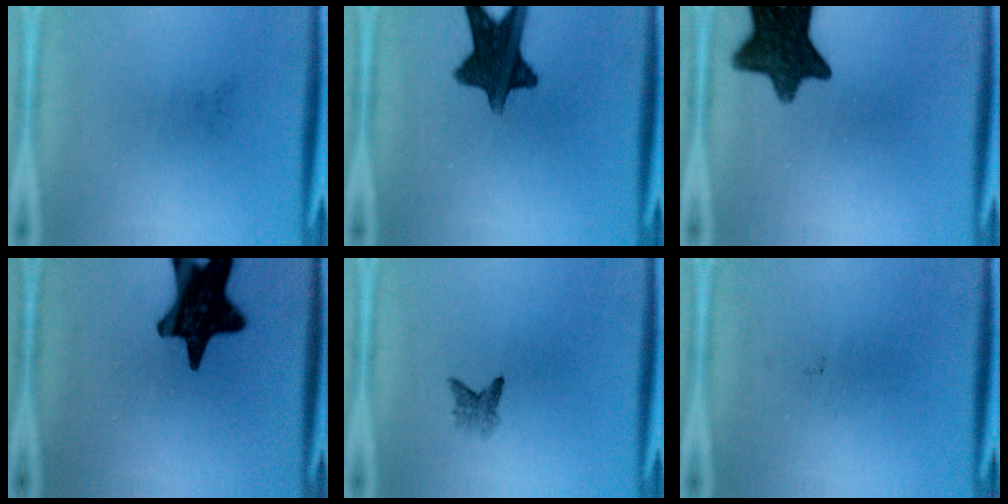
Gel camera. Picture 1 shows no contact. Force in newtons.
{"total": 12.3}
{"total": 12.8}
{"total": 17.4}
{"total": 1.8}
{"total": 0.0}